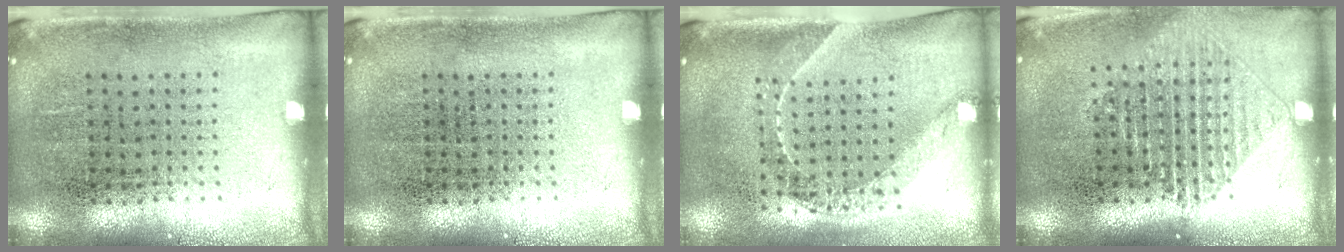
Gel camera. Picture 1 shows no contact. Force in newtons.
{"total": 0.0}
{"total": 1.6, "press": 1.3, "slide": 0.9}
{"total": 1.2, "press": 1.2, "slide": 0.4}